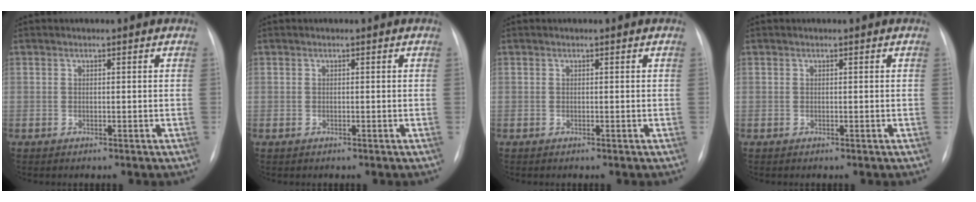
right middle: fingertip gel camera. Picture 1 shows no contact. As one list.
[{"total": 0.0}, {"total": 0.0}, {"total": 0.0}]